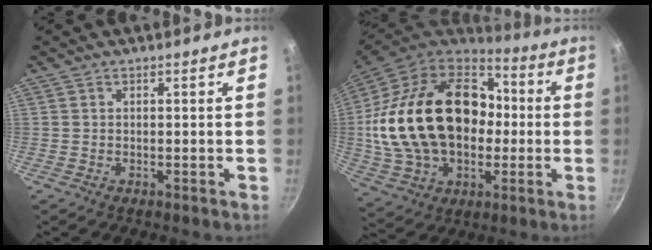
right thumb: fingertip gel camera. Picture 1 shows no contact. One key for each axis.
{"total": 31.9, "fx": 0.5, "fy": 21.9, "fz": 23.2, "tx": -0.417, "ty": 0.046, "tz": 0.025}